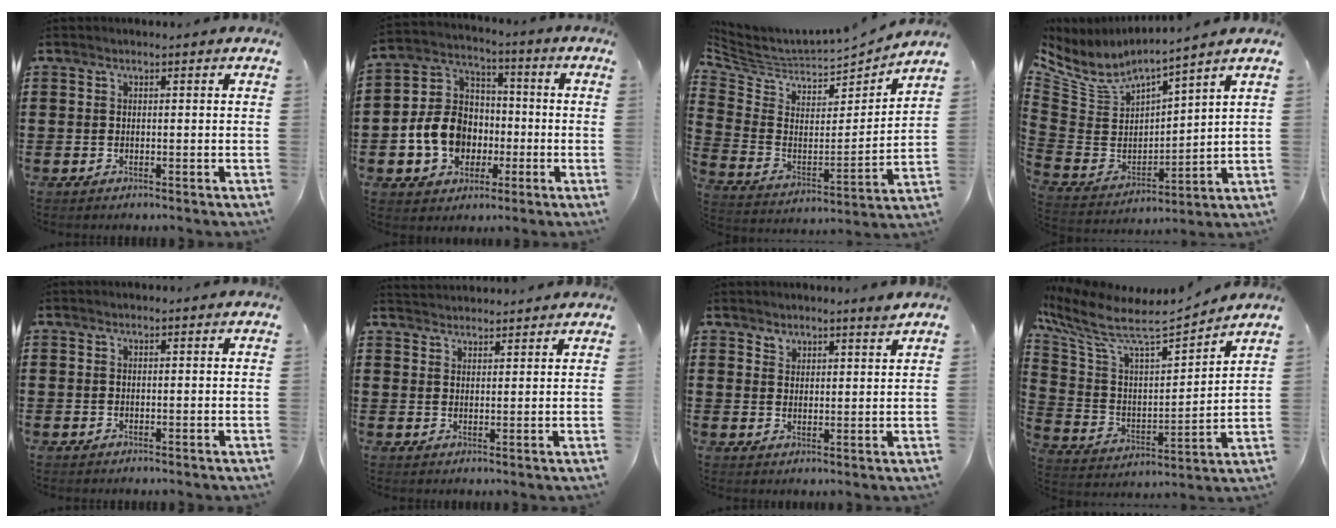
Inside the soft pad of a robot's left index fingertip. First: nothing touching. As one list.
[{"total": 9.8, "force": [-2.4, 8.4, 4.5], "torque": [-0.138, 0.021, -0.047]}, {"total": 4.5, "force": [4.4, 1.0, 0.7], "torque": [-0.045, -0.046, 0.073]}, {"total": 5.3, "force": [4.6, 1.5, 2.1], "torque": [-0.071, -0.044, 0.077]}, {"total": 0.0}, {"total": 2.6, "force": [2.6, -0.2, -0.3], "torque": [-0.001, -0.007, 0.050]}, {"total": 3.1, "force": [3.1, 0.3, 0.1], "torque": [-0.010, -0.007, 0.059]}, {"total": 8.1, "force": [6.9, 1.3, 4.0], "torque": [-0.111, -0.060, 0.111]}]